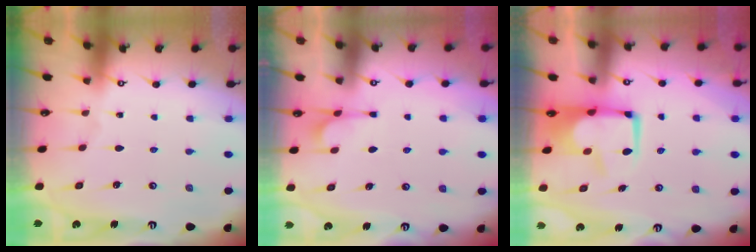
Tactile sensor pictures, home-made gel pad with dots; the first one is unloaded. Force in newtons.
{"total": 2.6, "press": 2.4, "slide": 1.0}
{"total": 5.2, "press": 5.0, "slide": 1.4}